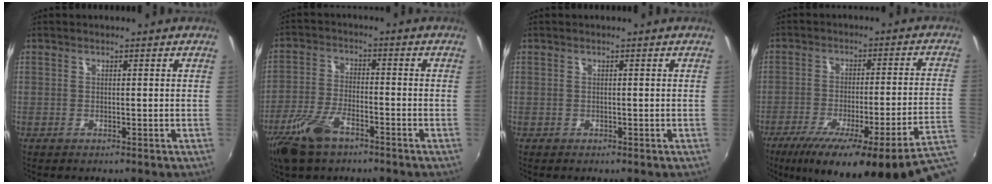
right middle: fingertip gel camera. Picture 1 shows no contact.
{"total": 11.3, "force": [-7.8, 4.4, 6.9], "torque": [-0.155, -0.011, -0.152]}
{"total": 0.0}
{"total": 21.3, "force": [-13.1, 0.3, 16.8], "torque": [-0.238, -0.056, -0.178]}